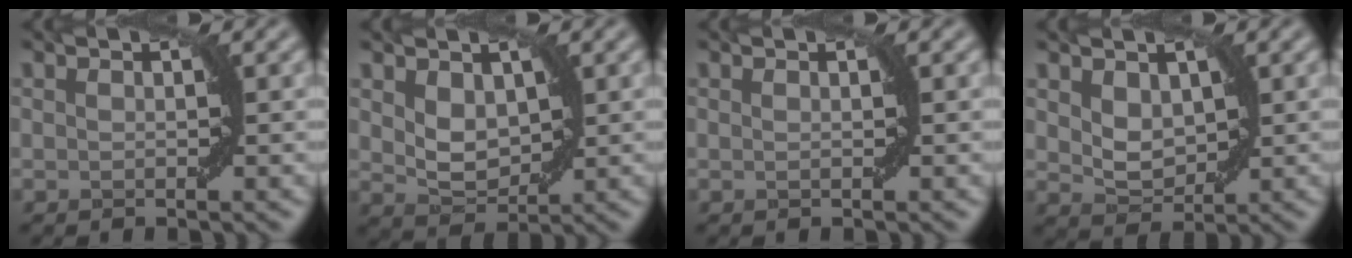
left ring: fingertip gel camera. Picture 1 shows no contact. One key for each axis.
{"total": 2.7, "fx": 0.9, "fy": 1.8, "fz": 1.7, "tx": -0.038, "ty": -0.006, "tz": 0.022}
{"total": 0.0}
{"total": 2.3, "fx": 0.9, "fy": 1.6, "fz": 1.4, "tx": -0.031, "ty": -0.005, "tz": 0.020}